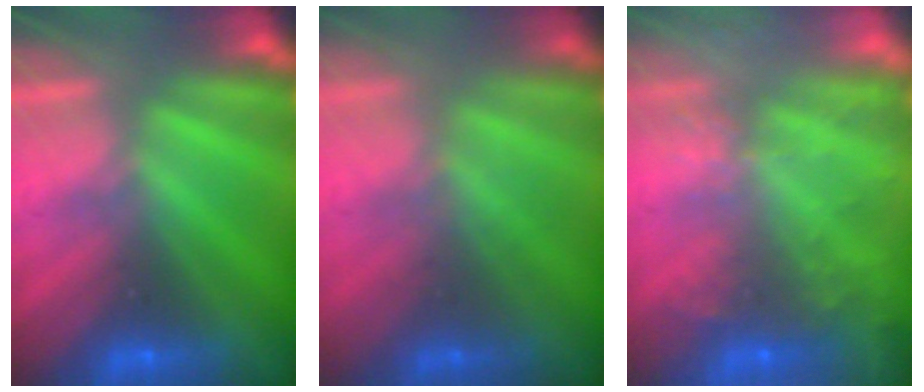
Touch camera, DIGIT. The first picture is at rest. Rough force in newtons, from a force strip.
{"total": 1.8}
{"total": 9.2}